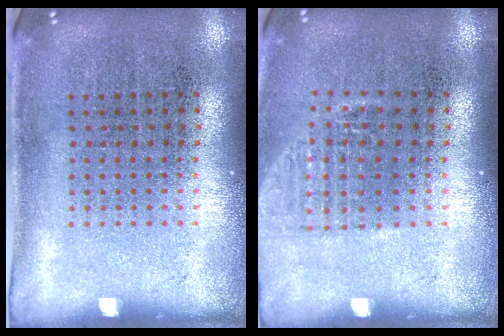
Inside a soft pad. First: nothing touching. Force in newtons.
{"total": 1.1, "press": 1.0, "slide": 0.4}